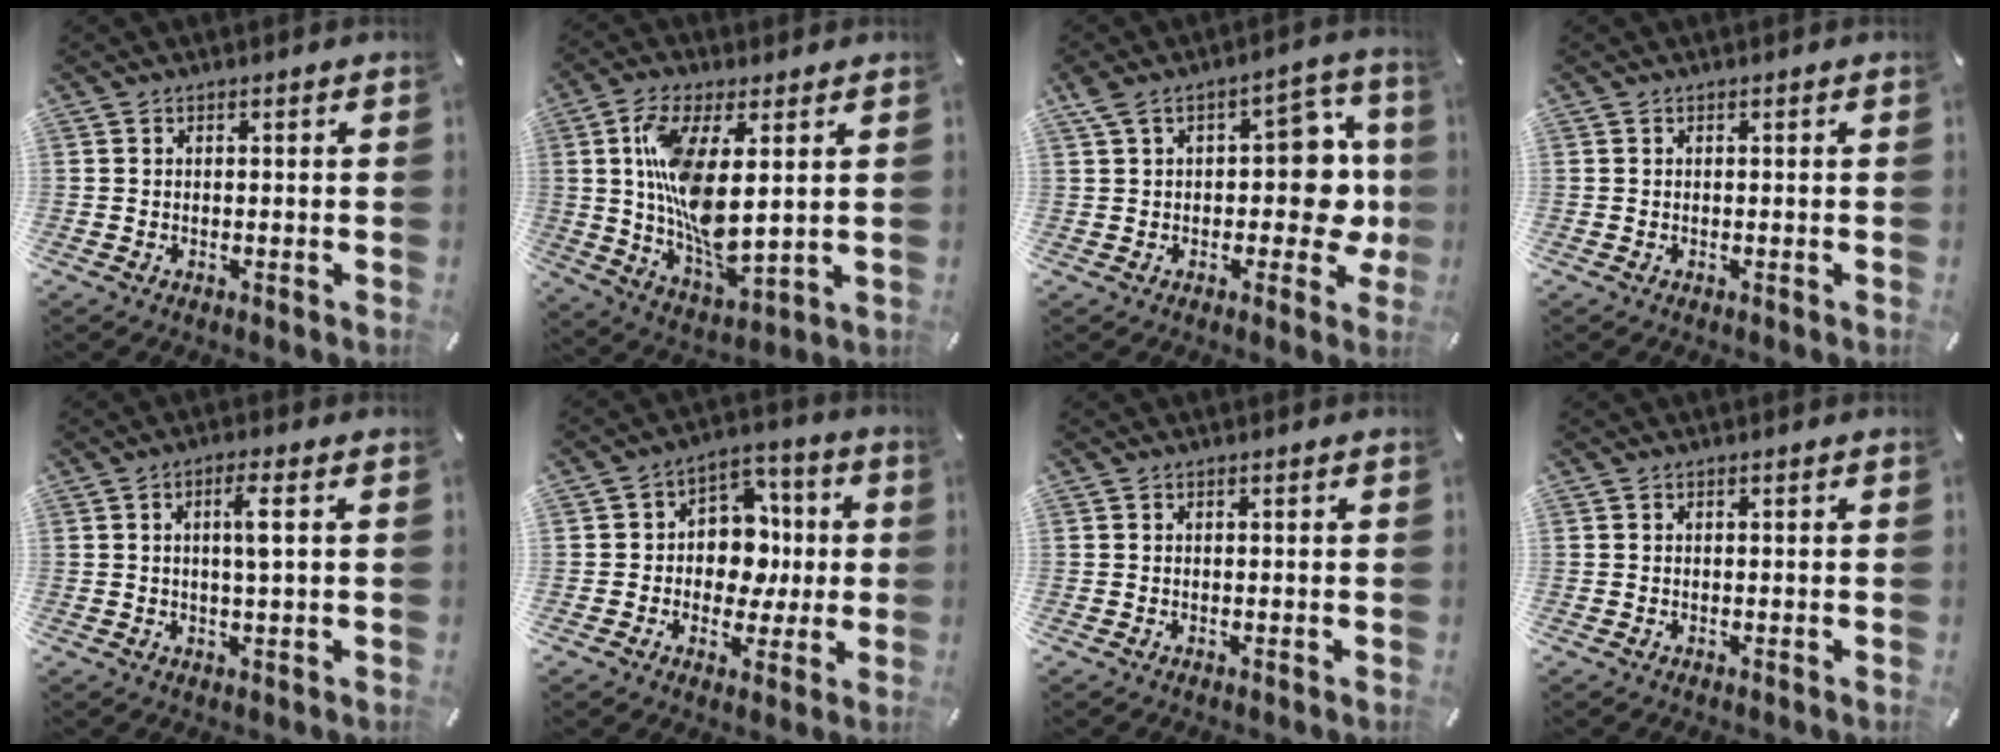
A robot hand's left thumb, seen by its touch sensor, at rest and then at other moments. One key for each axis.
{"total": 15.1, "fx": 3.2, "fy": 7.0, "fz": 13.0, "tx": -0.256, "ty": -0.024, "tz": 0.058}
{"total": 18.0, "fx": 1.2, "fy": 10.4, "fz": 14.6, "tx": -0.180, "ty": 0.008, "tz": 0.023}
{"total": 0.0}
{"total": 5.0, "fx": 0.9, "fy": 0.6, "fz": 4.9, "tx": -0.095, "ty": 0.001, "tz": 0.011}
{"total": 10.7, "fx": -0.5, "fy": 9.6, "fz": 4.9, "tx": -0.064, "ty": 0.008, "tz": -0.003}
{"total": 0.0}
{"total": 0.0}